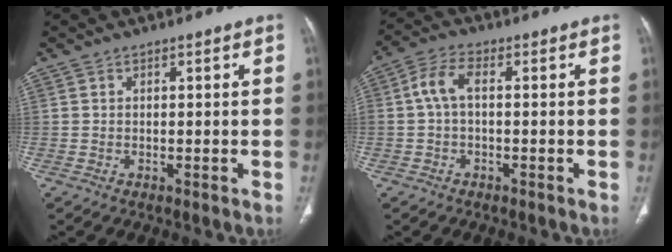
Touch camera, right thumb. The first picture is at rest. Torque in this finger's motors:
{"motor_torque": [0.27, 0.48, 0.54, -0.35, 0.20]}